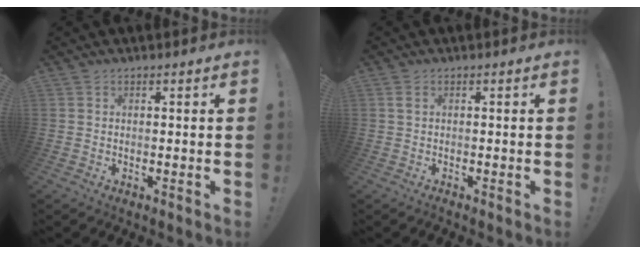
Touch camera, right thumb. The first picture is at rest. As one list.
[{"total": 0.7, "force": [0.0, 0.4, 0.6], "torque": [-0.011, 0.002, 0.000]}]